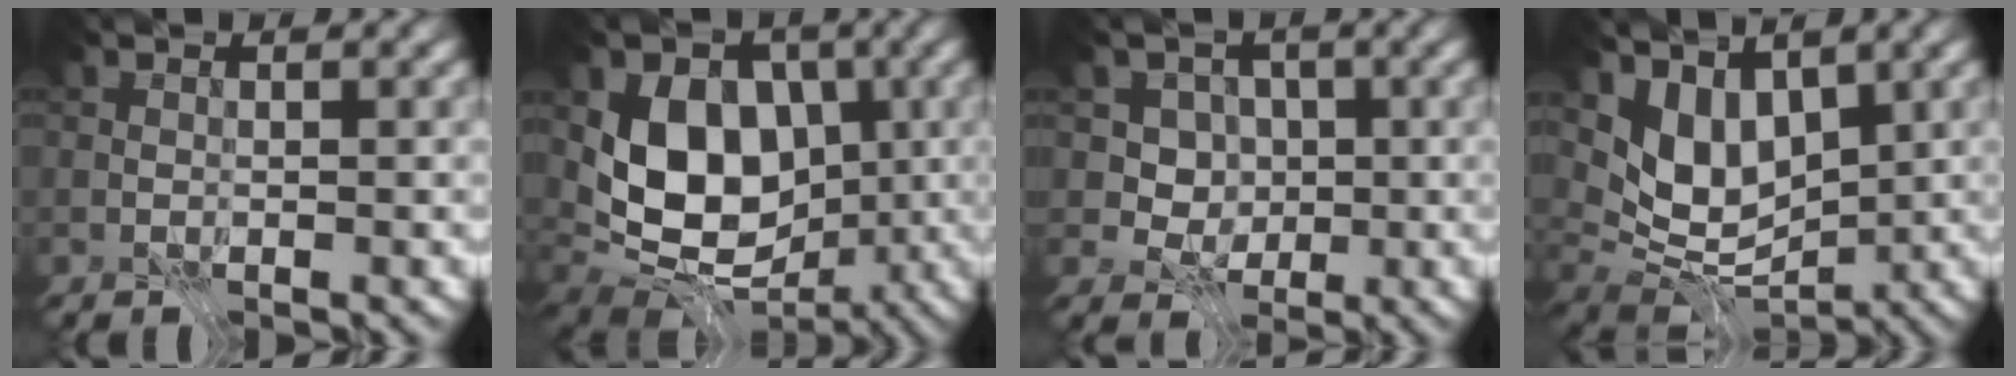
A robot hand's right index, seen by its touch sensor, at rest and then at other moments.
{"total": 9.2, "force": [0.4, 6.8, 6.2], "torque": [-0.099, -0.019, 0.002]}
{"total": 4.7, "force": [1.0, 4.0, 2.2], "torque": [-0.027, -0.004, 0.014]}
{"total": 6.6, "force": [2.3, 4.1, 4.6], "torque": [-0.082, -0.007, 0.049]}